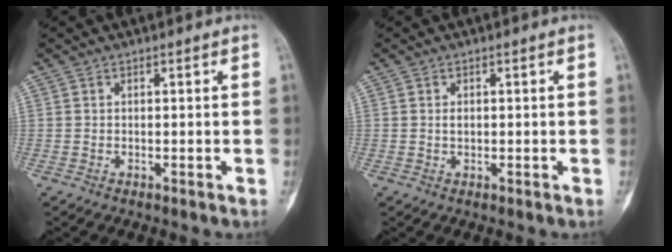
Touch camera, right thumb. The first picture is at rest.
{"total": 1.0, "force": [0.1, 0.6, 0.7], "torque": [-0.011, 0.001, 0.003]}